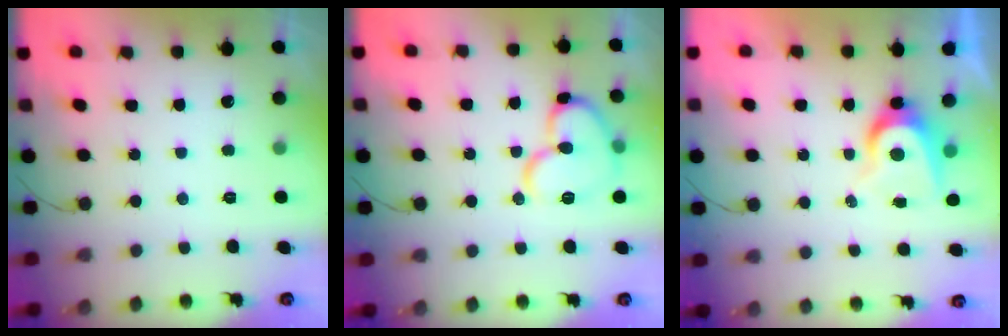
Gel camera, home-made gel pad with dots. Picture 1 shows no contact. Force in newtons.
{"total": 14.4, "press": 14.4, "slide": 1.1}
{"total": 6.9, "press": 6.9, "slide": 0.1}